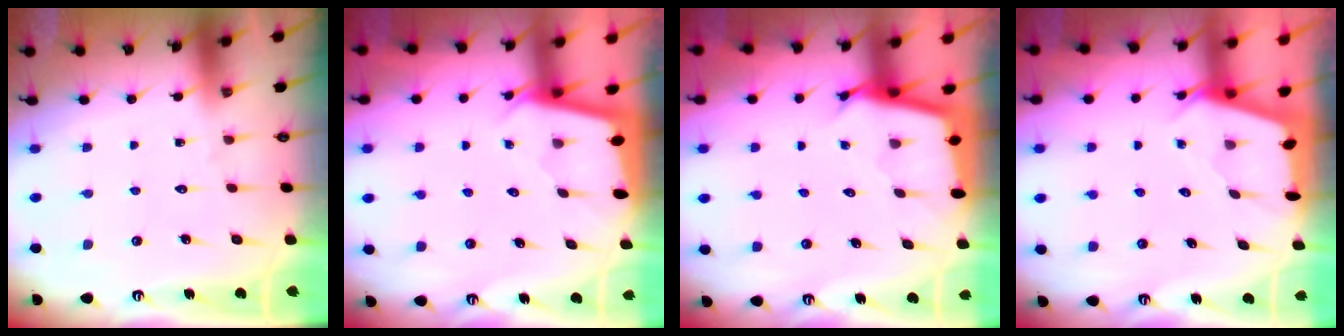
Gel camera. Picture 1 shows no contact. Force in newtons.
{"total": 1.7, "press": 1.7, "slide": 0.1}
{"total": 2.7, "press": 2.7, "slide": 0.1}
{"total": 2.4, "press": 2.4, "slide": 0.3}